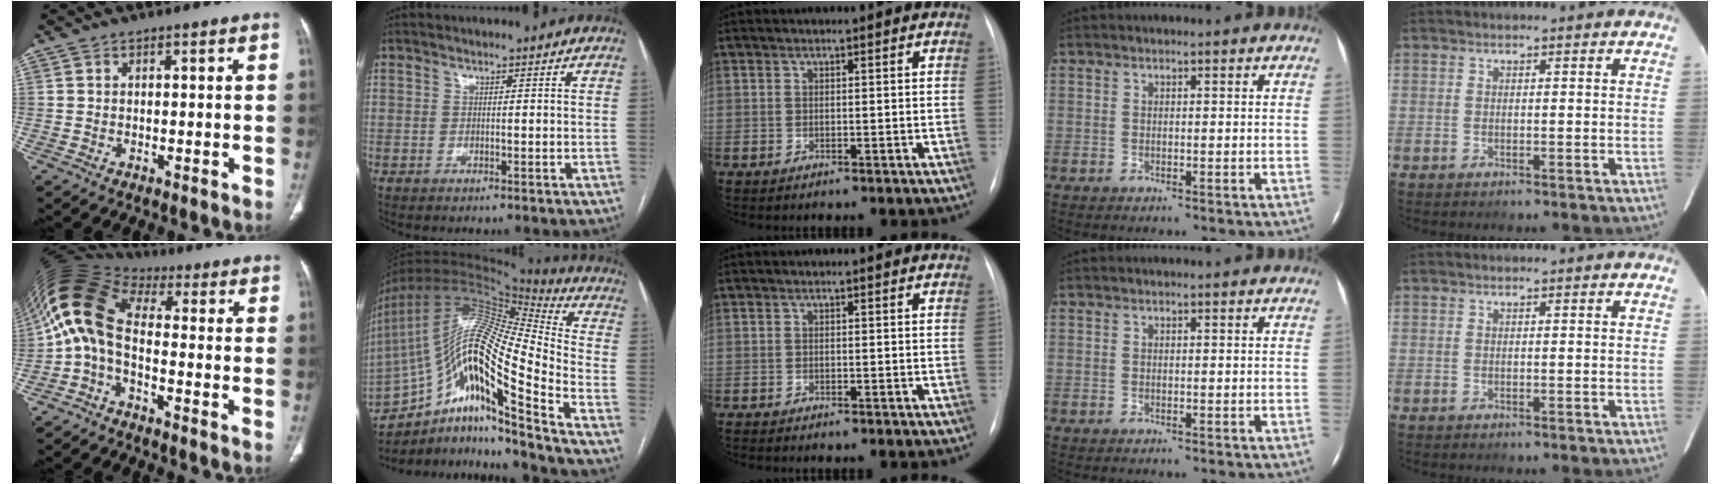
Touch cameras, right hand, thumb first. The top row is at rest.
{"thumb": {"total": 10.7, "force": [-1.2, 5.5, 9.2], "torque": [-0.178, 0.061, -0.041]}, "index": {"total": 22.0, "force": [-12.7, 1.7, 17.9], "torque": [-0.348, 0.016, -0.226]}, "middle": {"total": 1.7, "force": [-1.5, 0.2, 0.7], "torque": [-0.008, -0.003, -0.018]}}